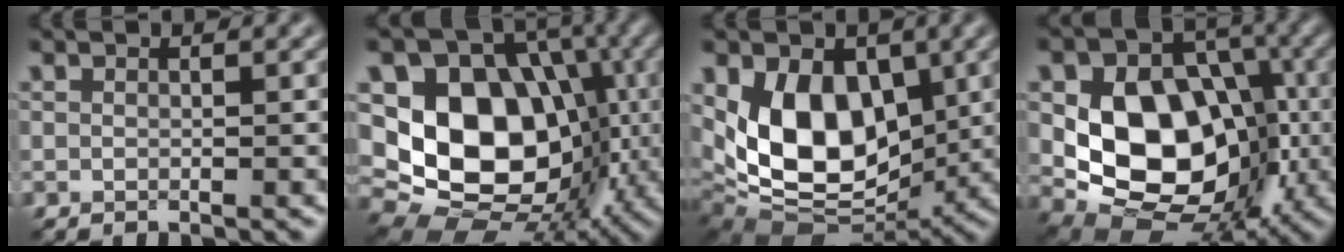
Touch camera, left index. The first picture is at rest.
{"total": 13.8, "force": [-0.5, 10.6, 8.8], "torque": [-0.145, -0.009, -0.019]}
{"total": 10.4, "force": [1.0, 7.0, 7.7], "torque": [-0.141, -0.023, 0.019]}
{"total": 12.1, "force": [-0.6, 9.0, 8.1], "torque": [-0.127, -0.015, -0.008]}